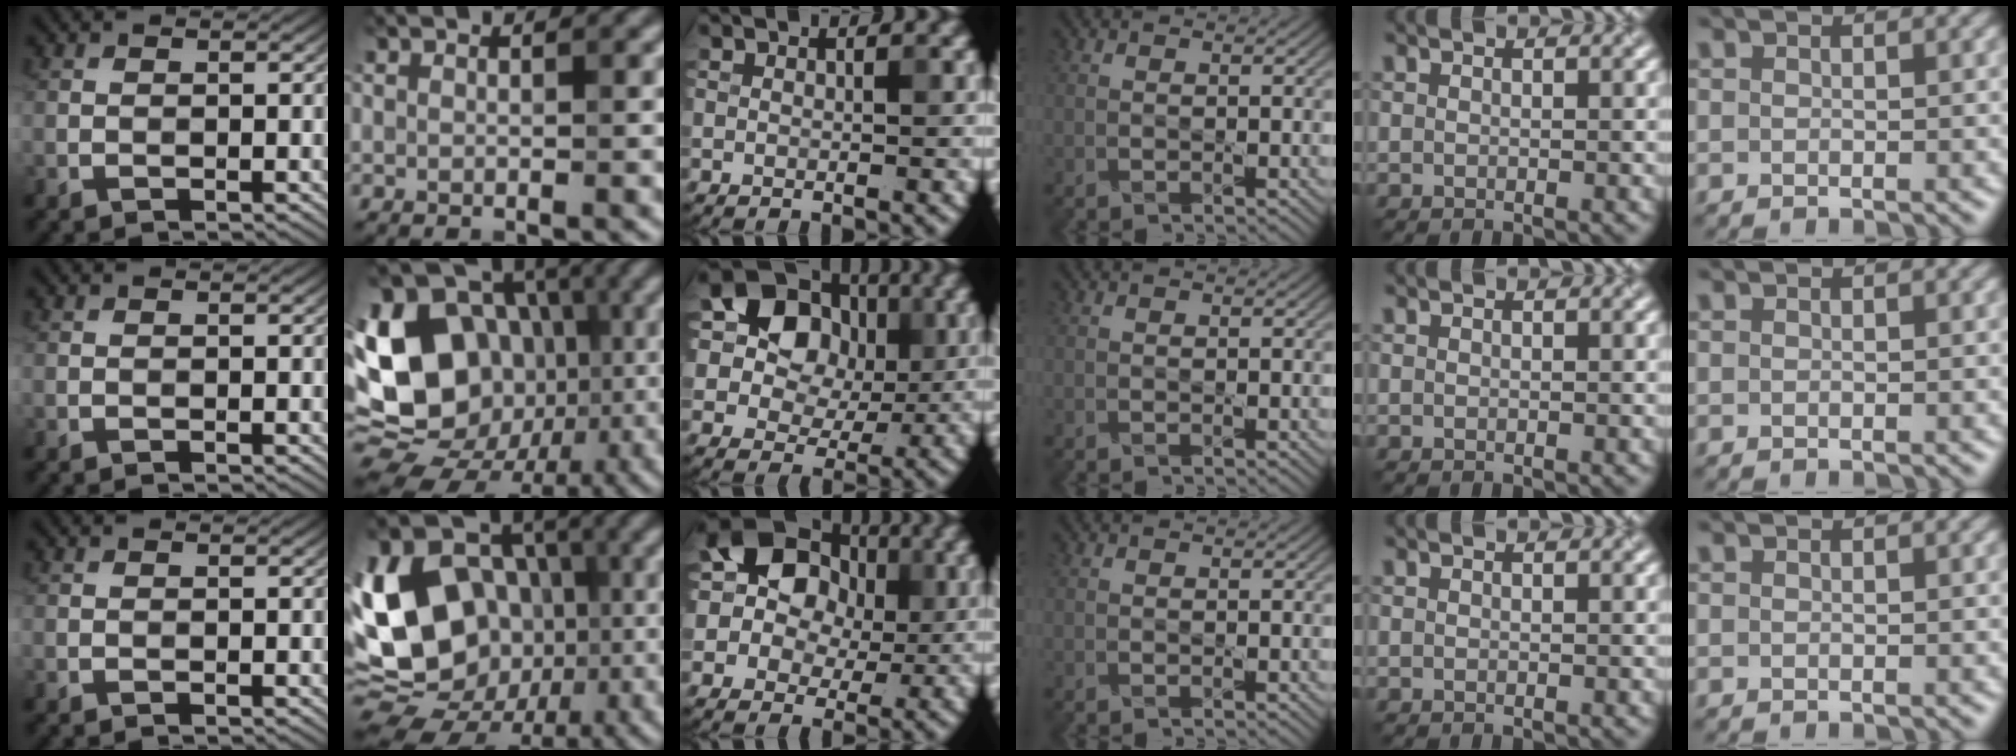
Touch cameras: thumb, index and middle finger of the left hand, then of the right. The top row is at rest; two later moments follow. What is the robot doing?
{"motion": "dispense", "object": "toothpaste"}